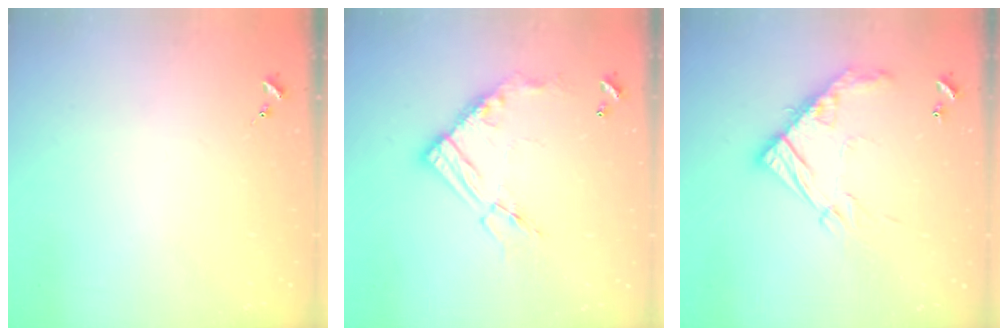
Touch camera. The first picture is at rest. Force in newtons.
{"total": 15.2, "press": 15.1, "slide": 1.7}
{"total": 16.5, "press": 16.5, "slide": 1.5}